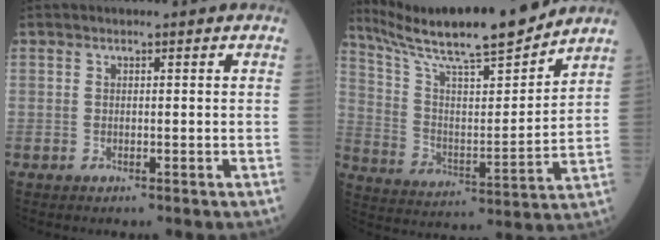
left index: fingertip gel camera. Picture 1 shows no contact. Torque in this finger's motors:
{"motor_torque": [0.09, -0.54, 0.51, 0.09]}